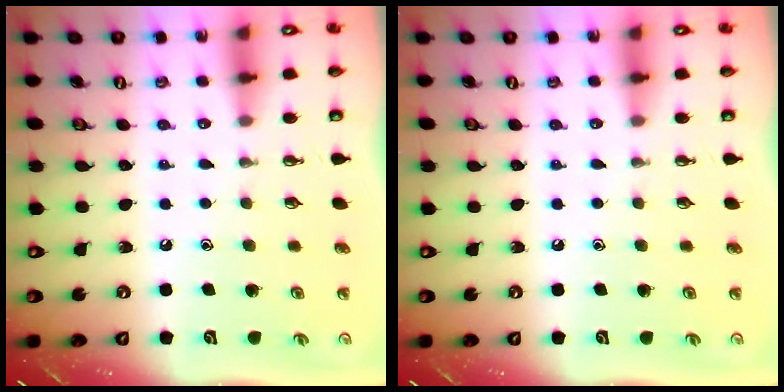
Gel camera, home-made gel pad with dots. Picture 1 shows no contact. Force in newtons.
{"total": 0.0}